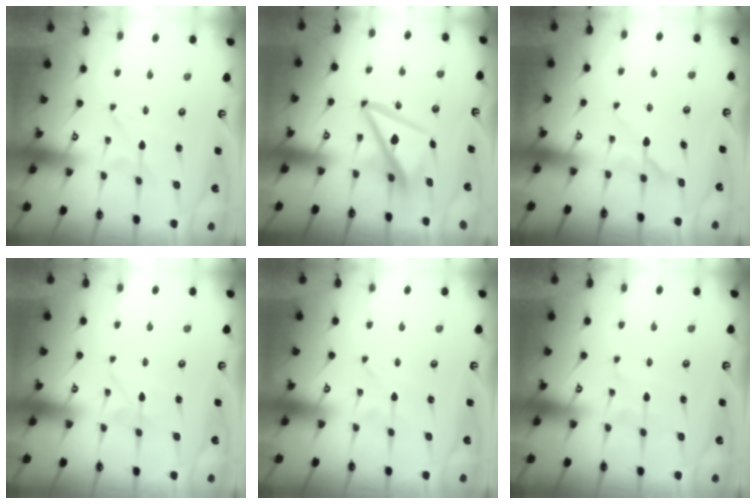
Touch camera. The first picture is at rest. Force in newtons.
{"total": 9.7, "press": 9.5, "slide": 1.7}
{"total": 6.0, "press": 6.0, "slide": 0.4}
{"total": 2.5, "press": 2.5, "slide": 0.2}
{"total": 0.0}
{"total": 2.5, "press": 2.5, "slide": 0.3}